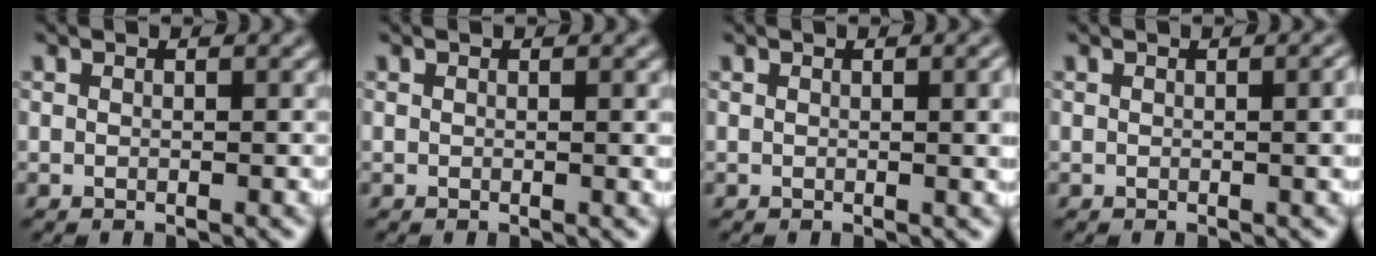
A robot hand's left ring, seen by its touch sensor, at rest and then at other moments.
{"total": 0.7, "force": [0.1, 0.1, 0.6], "torque": [-0.007, 0.000, 0.000]}
{"total": 2.5, "force": [0.3, 0.8, 2.3], "torque": [-0.023, 0.003, 0.000]}
{"total": 2.1, "force": [0.1, 0.6, 2.0], "torque": [-0.018, 0.003, -0.001]}